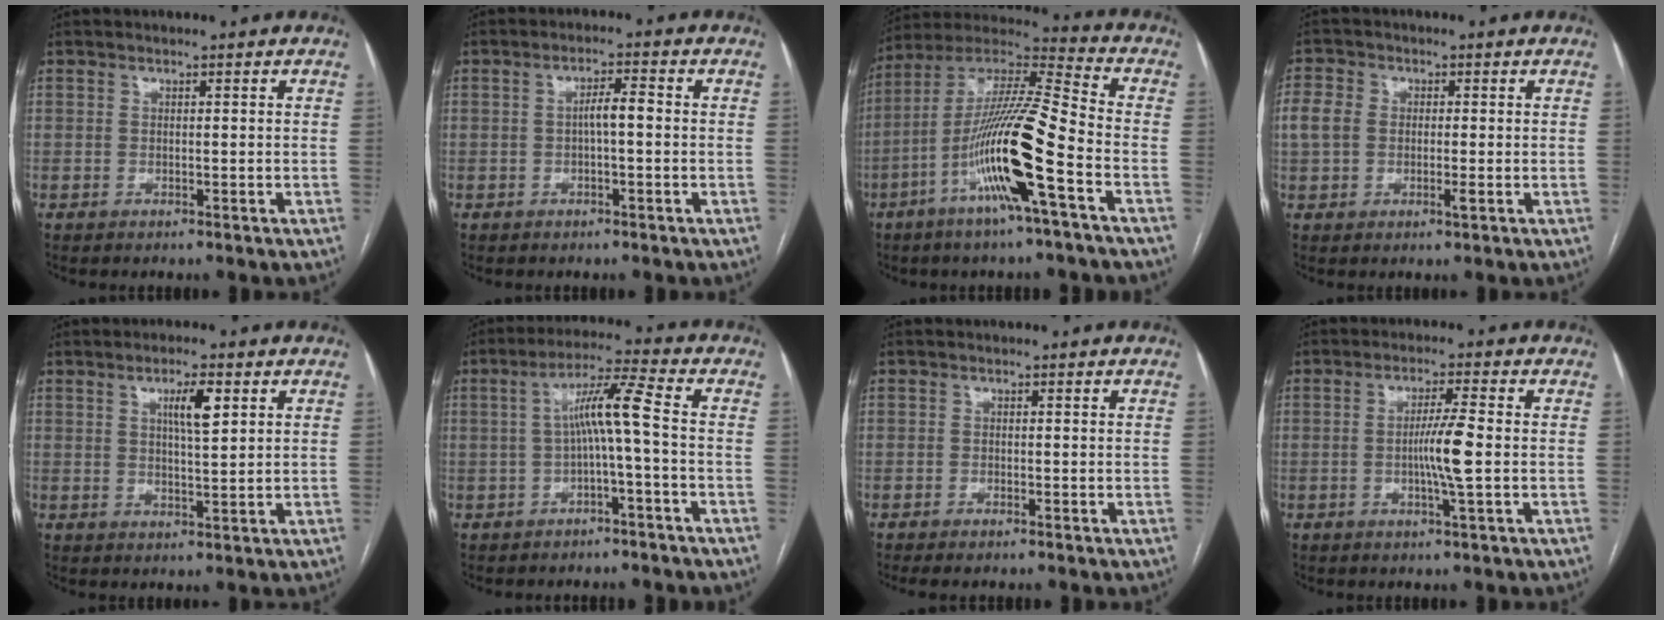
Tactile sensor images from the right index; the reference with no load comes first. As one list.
[{"total": 3.1, "force": [-0.2, 0.5, 3.0], "torque": [-0.049, 0.009, -0.003]}, {"total": 17.5, "force": [-6.2, 0.1, 16.3], "torque": [-0.318, -0.002, -0.122]}, {"total": 5.0, "force": [-0.2, 3.3, 3.7], "torque": [-0.083, 0.010, -0.008]}, {"total": 4.7, "force": [1.9, 0.7, 4.2], "torque": [-0.071, 0.001, 0.034]}, {"total": 6.9, "force": [-0.7, -0.4, 6.9], "torque": [-0.120, 0.027, -0.009]}, {"total": 1.5, "force": [-1.3, 0.2, 0.7], "torque": [-0.011, -0.003, -0.017]}, {"total": 5.5, "force": [-0.7, -0.6, 5.4], "torque": [-0.098, -0.003, -0.016]}]